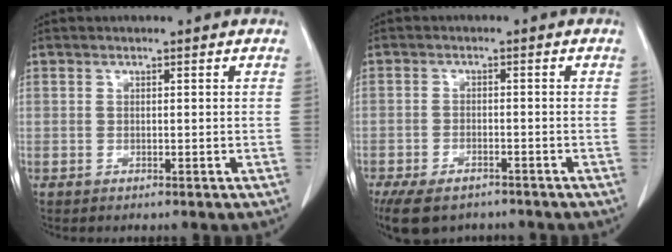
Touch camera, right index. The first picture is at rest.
{"total": 8.9, "force": [-6.6, 4.3, 4.2], "torque": [-0.083, -0.005, -0.102]}